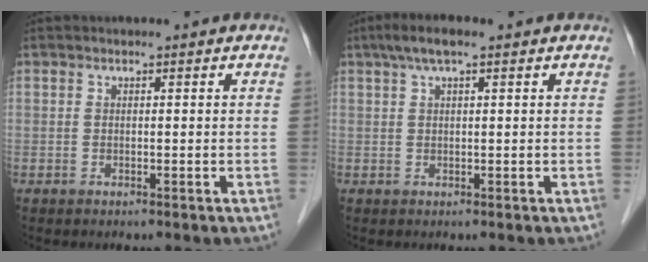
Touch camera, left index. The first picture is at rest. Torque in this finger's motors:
{"motor_torque": [0.35, -0.35, 0.06, 0.02]}